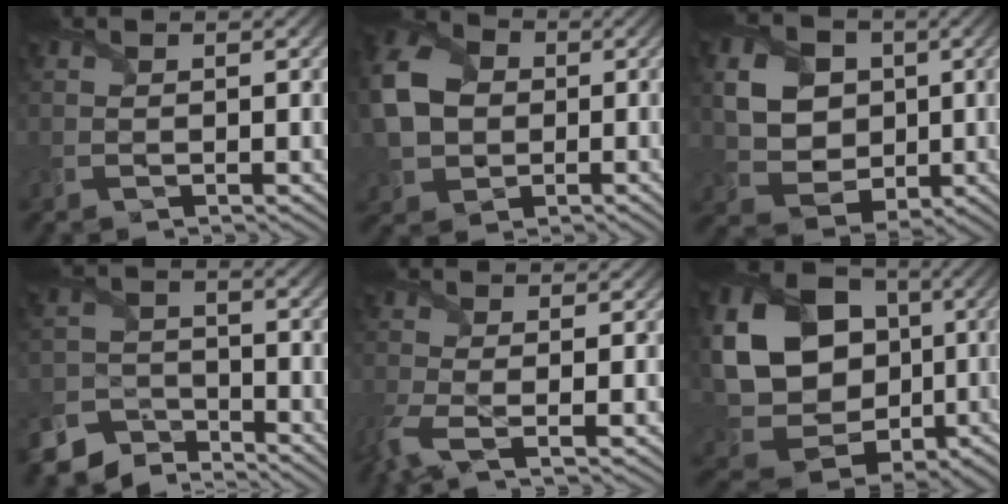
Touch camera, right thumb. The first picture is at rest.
{"total": 10.1, "force": [0.3, 8.0, 6.1], "torque": [-0.179, 0.002, -0.001]}
{"total": 7.9, "force": [1.1, 6.5, 4.3], "torque": [-0.114, -0.003, 0.011]}
{"total": 7.6, "force": [-6.8, 3.0, 1.8], "torque": [-0.044, -0.014, -0.138]}
{"total": 4.9, "force": [-2.6, 1.0, 4.0], "torque": [-0.101, -0.014, -0.057]}
{"total": 23.2, "force": [1.6, 20.2, 11.4], "torque": [-0.279, -0.012, 0.046]}